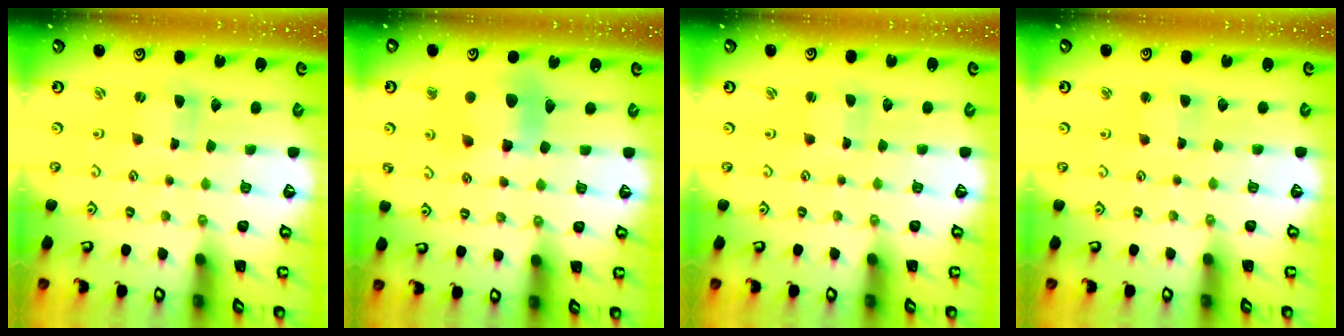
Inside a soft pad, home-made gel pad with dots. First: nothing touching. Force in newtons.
{"total": 10.4, "press": 10.3, "slide": 1.3}
{"total": 1.2, "press": 1.2, "slide": 0.0}
{"total": 2.7, "press": 2.7, "slide": 0.3}